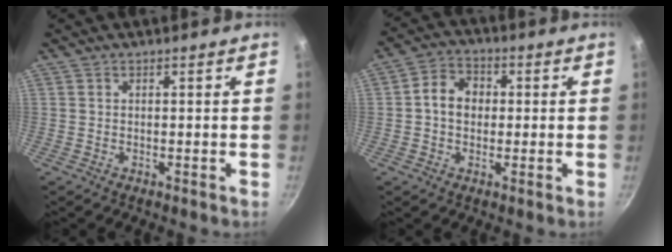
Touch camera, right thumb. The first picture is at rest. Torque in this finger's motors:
{"motor_torque": [-0.21, 0.34, -0.07, -0.03, 0.06]}